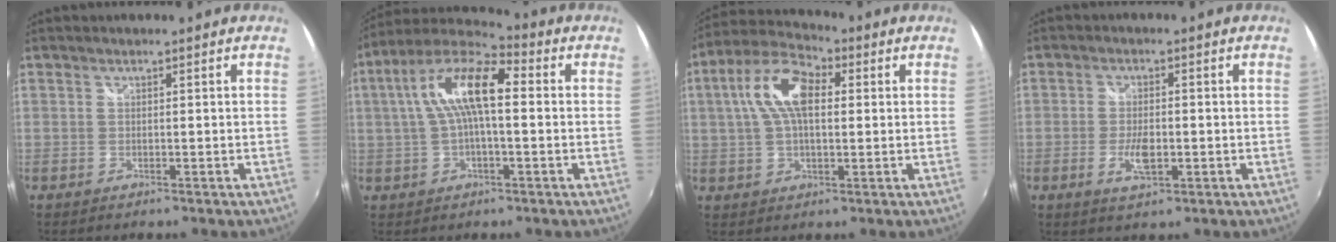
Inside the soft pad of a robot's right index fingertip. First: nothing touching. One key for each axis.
{"total": 13.2, "fx": 1.6, "fy": 4.6, "fz": 12.3, "tx": -0.232, "ty": 0.025, "tz": 0.019}
{"total": 11.7, "fx": 2.3, "fy": 6.0, "fz": 9.8, "tx": -0.194, "ty": 0.028, "tz": 0.036}
{"total": 4.8, "fx": -1.4, "fy": 2.0, "fz": 4.1, "tx": -0.085, "ty": -0.006, "tz": -0.026}